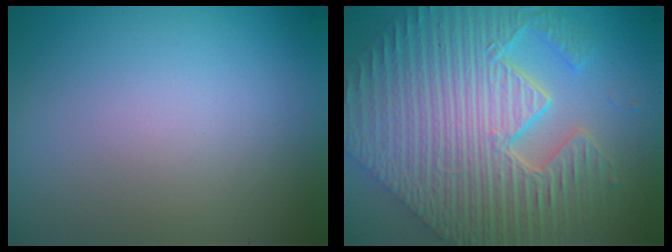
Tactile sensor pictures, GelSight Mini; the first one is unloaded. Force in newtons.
{"total": 11.5, "press": 7.7, "slide": 8.5}